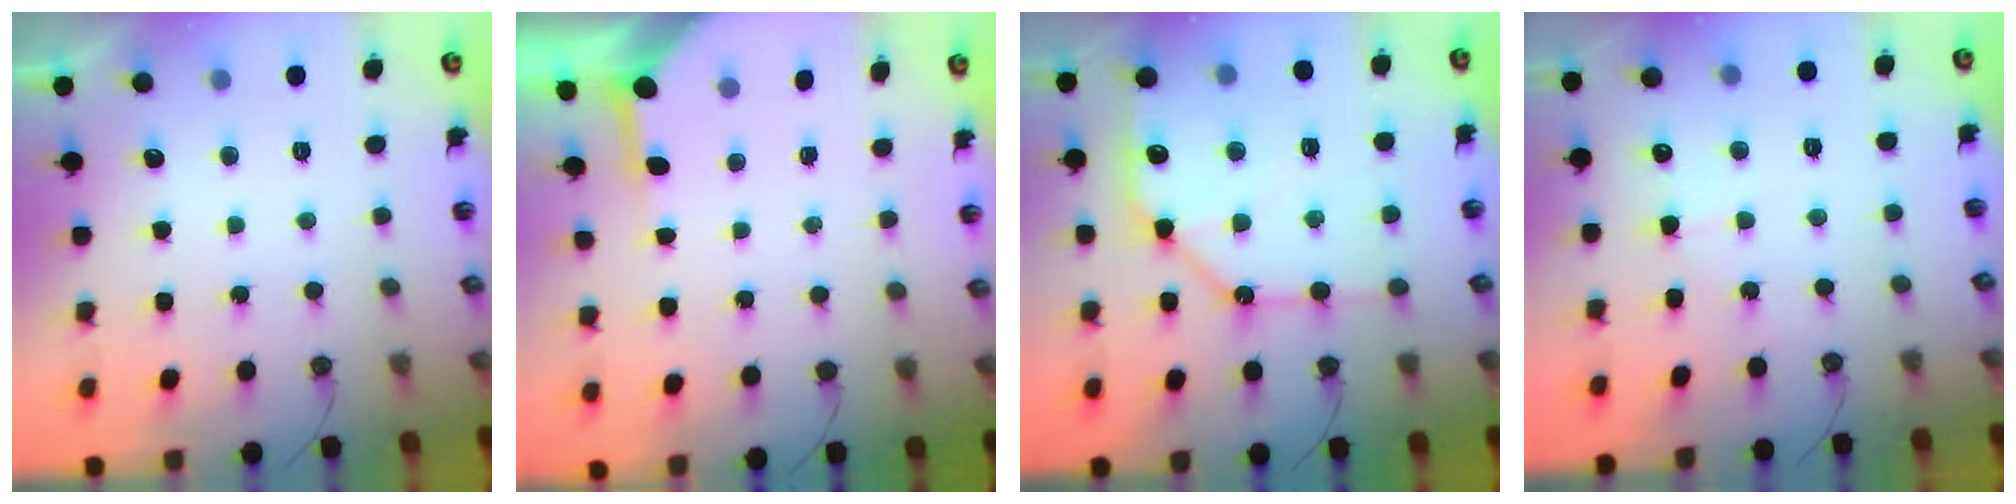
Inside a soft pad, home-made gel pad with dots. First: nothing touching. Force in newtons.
{"total": 3.8, "press": 3.7, "slide": 0.4}
{"total": 16.6, "press": 16.5, "slide": 1.9}
{"total": 3.0, "press": 2.9, "slide": 0.5}